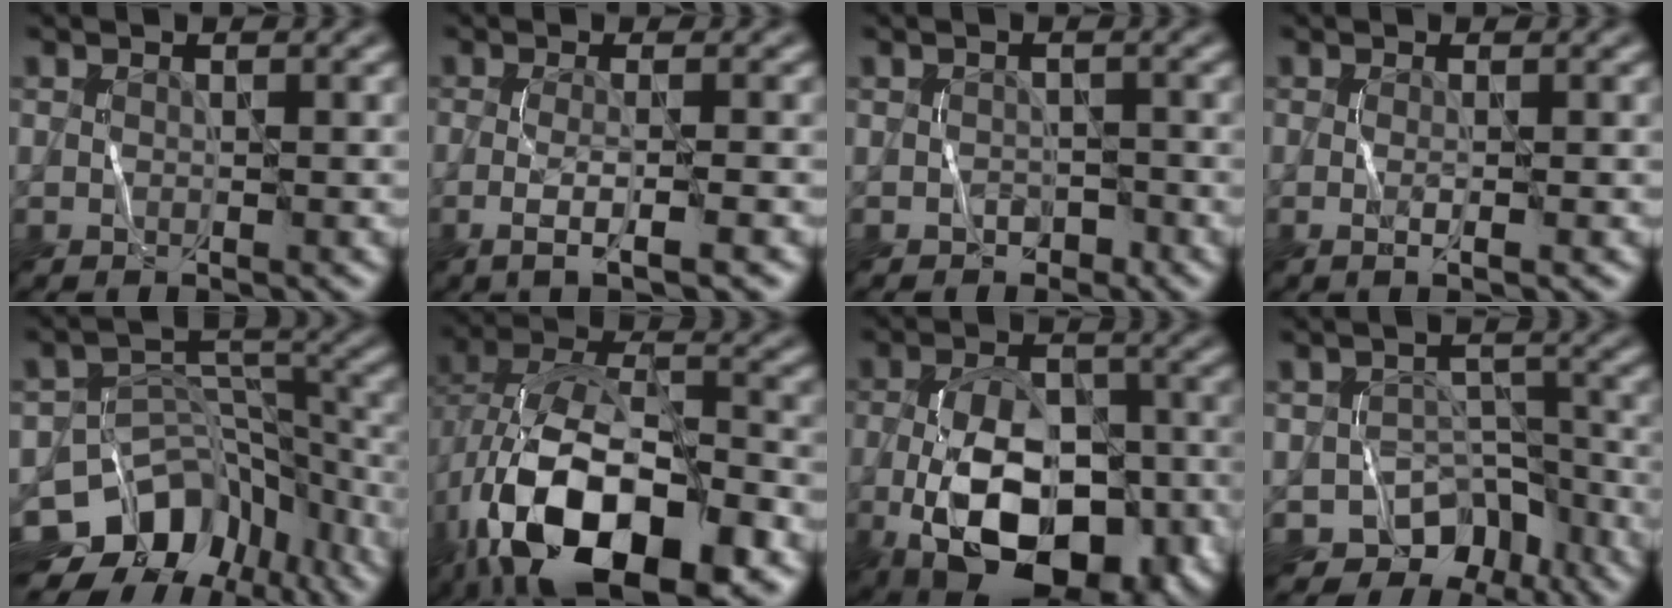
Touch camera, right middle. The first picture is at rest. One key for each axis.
{"total": 2.9, "fx": -1.0, "fy": 0.5, "fz": 2.7, "tx": -0.041, "ty": -0.009, "tz": -0.024}
{"total": 1.0, "fx": -0.7, "fy": 0.7, "fz": -0.1, "tx": 0.008, "ty": 0.001, "tz": -0.011}
{"total": 1.3, "fx": 0.0, "fy": 0.4, "fz": 1.2, "tx": -0.016, "ty": -0.010, "tz": -0.006}
{"total": 11.4, "fx": -6.8, "fy": 7.7, "fz": 4.8, "tx": -0.070, "ty": 0.008, "tz": -0.102}
{"total": 15.4, "fx": -6.9, "fy": 7.7, "fz": 11.4, "tx": -0.204, "ty": -0.016, "tz": -0.126}
{"total": 12.5, "fx": -4.3, "fy": 6.9, "fz": 9.5, "tx": -0.161, "ty": -0.023, "tz": -0.064}
{"total": 7.5, "fx": -5.8, "fy": 4.5, "fz": 1.4, "tx": 0.015, "ty": -0.001, "tz": -0.073}